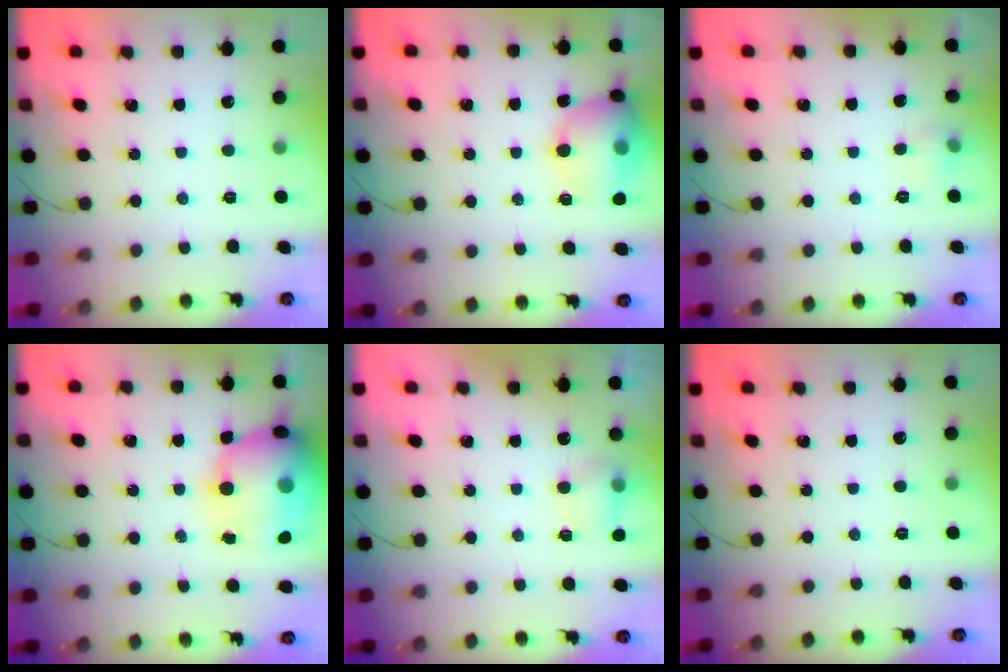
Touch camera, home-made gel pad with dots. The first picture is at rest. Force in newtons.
{"total": 13.8, "press": 13.6, "slide": 2.1}
{"total": 5.0, "press": 3.7, "slide": 3.5}
{"total": 21.0, "press": 20.7, "slide": 3.6}
{"total": 5.7, "press": 5.5, "slide": 1.6}
{"total": 0.0}